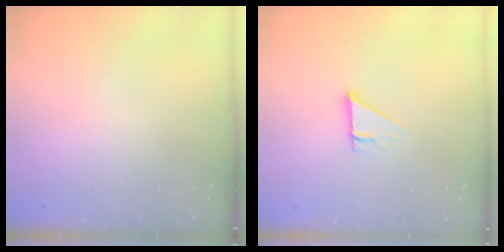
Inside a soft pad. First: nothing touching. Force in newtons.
{"total": 2.7, "press": 2.7, "slide": 0.1}